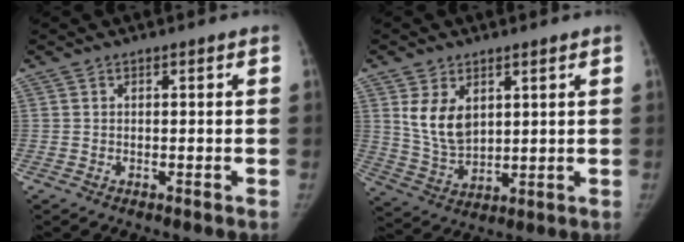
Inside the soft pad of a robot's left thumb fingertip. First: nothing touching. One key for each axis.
{"total": 8.8, "fx": 3.3, "fy": 5.6, "fz": 5.9, "tx": -0.092, "ty": -0.021, "tz": 0.079}